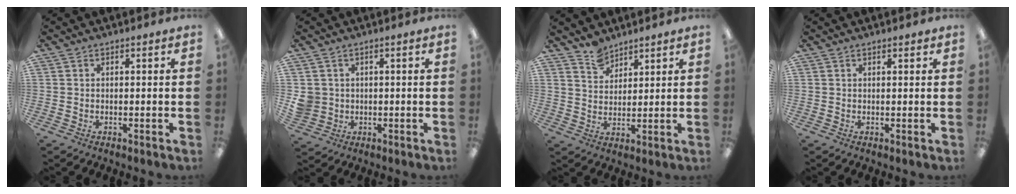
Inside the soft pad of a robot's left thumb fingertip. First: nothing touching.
{"total": 3.8, "force": [0.5, 3.7, 0.4], "torque": [-0.009, 0.006, 0.011]}
{"total": 5.7, "force": [5.1, 2.5, 0.8], "torque": [-0.014, -0.029, 0.097]}
{"total": 0.7, "force": [0.6, 0.1, 0.4], "torque": [-0.008, 0.001, 0.010]}